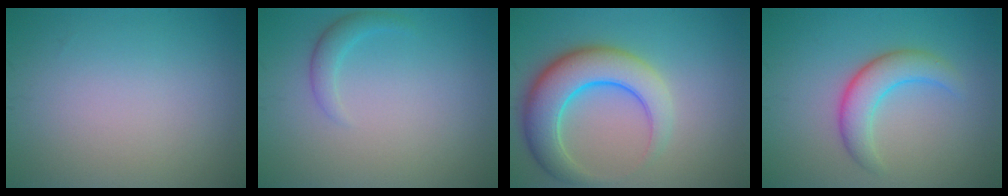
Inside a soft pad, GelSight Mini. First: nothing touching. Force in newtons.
{"total": 1.5, "press": 1.5, "slide": 0.2}
{"total": 7.5, "press": 7.5, "slide": 0.3}
{"total": 4.0, "press": 4.0, "slide": 0.2}